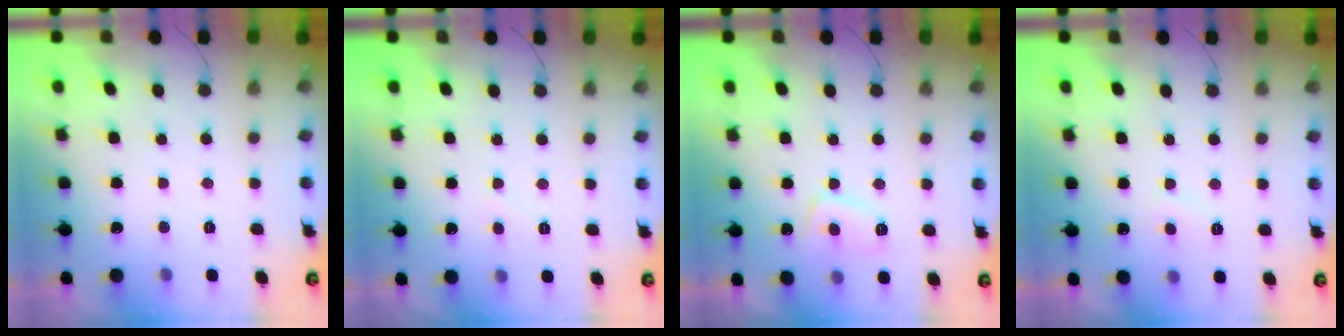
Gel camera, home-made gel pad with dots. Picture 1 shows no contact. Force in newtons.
{"total": 2.3, "press": 2.3, "slide": 0.3}
{"total": 6.0, "press": 5.9, "slide": 1.0}
{"total": 4.9, "press": 4.9, "slide": 0.6}